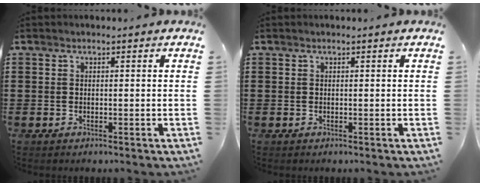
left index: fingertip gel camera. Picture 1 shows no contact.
{"total": 0.0}